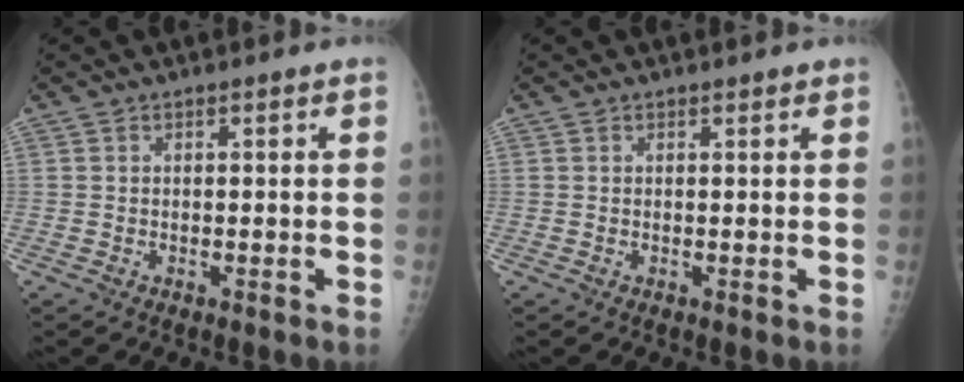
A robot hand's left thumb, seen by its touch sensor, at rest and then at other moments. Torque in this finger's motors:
{"motor_torque": [-0.07, 0.16, -0.10, -0.19, 0.00]}